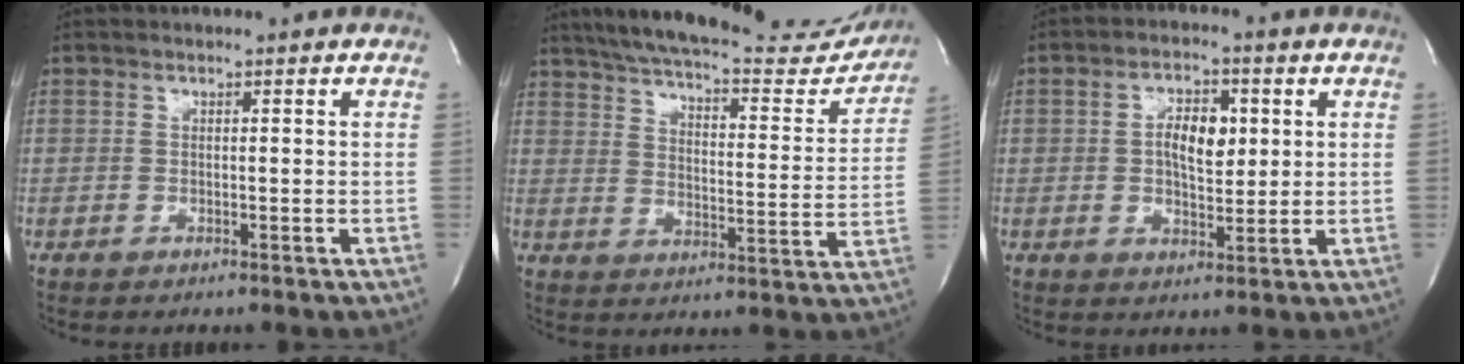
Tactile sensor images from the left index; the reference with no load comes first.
{"total": 26.2, "force": [23.5, 5.4, 10.3], "torque": [-0.168, -0.040, 0.298]}
{"total": 6.1, "force": [0.9, 3.0, 5.2], "torque": [-0.091, 0.004, 0.013]}